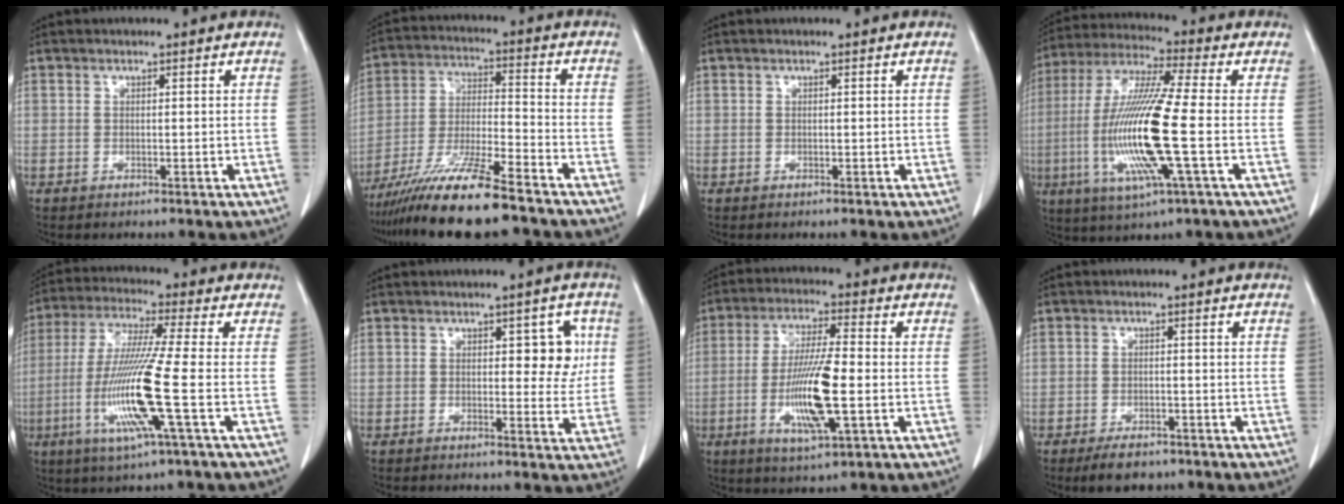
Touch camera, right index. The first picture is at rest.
{"total": 14.3, "force": [-11.3, 0.4, 8.9], "torque": [-0.171, -0.027, -0.199]}
{"total": 0.0}
{"total": 16.7, "force": [-2.9, 0.4, 16.5], "torque": [-0.346, -0.014, -0.063]}
{"total": 13.5, "force": [-3.5, -1.0, 13.0], "torque": [-0.273, -0.020, -0.076]}
{"total": 5.1, "force": [1.2, 2.5, 4.3], "torque": [-0.042, 0.010, 0.015]}
{"total": 12.6, "force": [-2.5, 1.7, 12.3], "torque": [-0.239, -0.013, -0.046]}
{"total": 4.1, "force": [-3.0, 2.1, 1.9], "torque": [-0.031, 0.000, -0.041]}